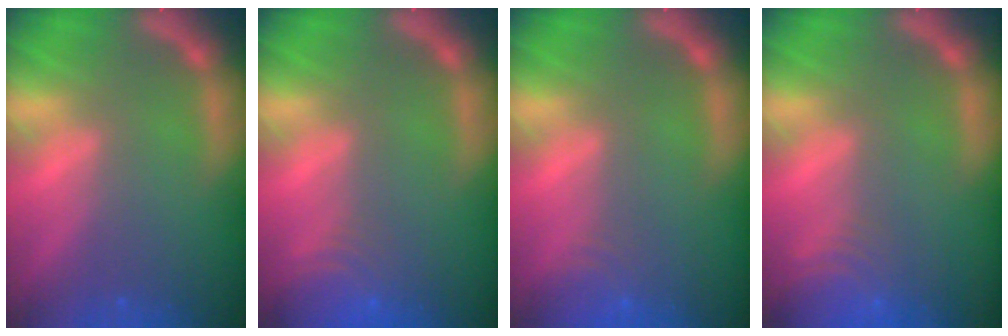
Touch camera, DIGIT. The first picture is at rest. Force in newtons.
{"total": 5.0}
{"total": 3.0}
{"total": 6.0}